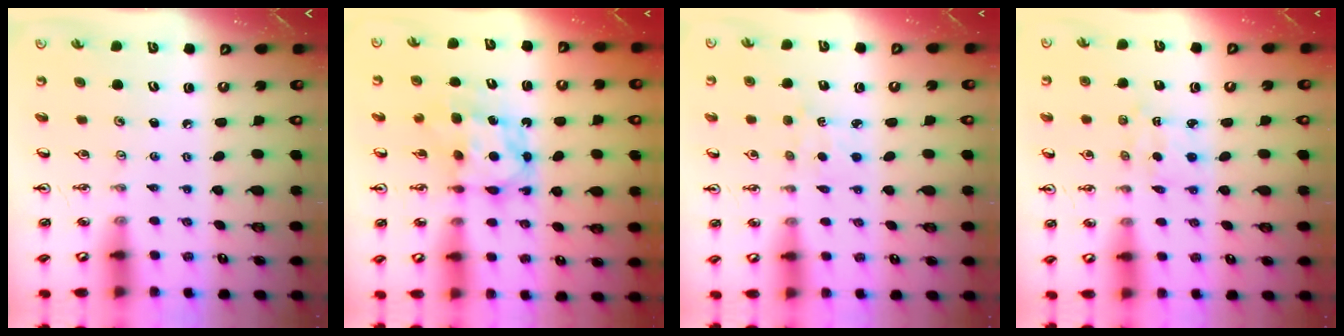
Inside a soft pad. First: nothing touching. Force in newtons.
{"total": 7.1, "press": 7.0, "slide": 0.5}
{"total": 2.3, "press": 2.3, "slide": 0.3}
{"total": 1.6, "press": 1.4, "slide": 0.7}